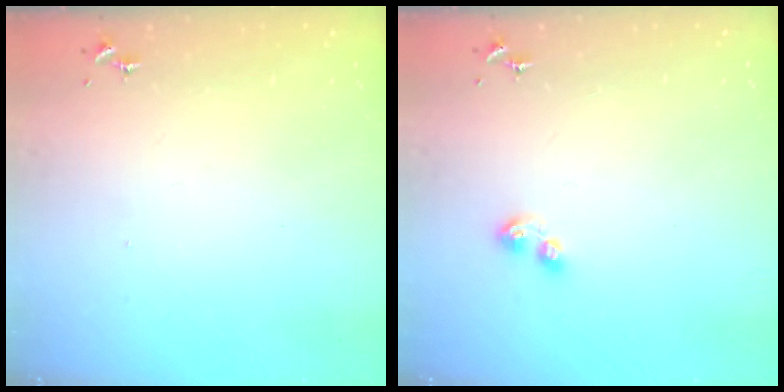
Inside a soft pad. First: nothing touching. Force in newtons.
{"total": 5.1, "press": 5.1, "slide": 0.6}